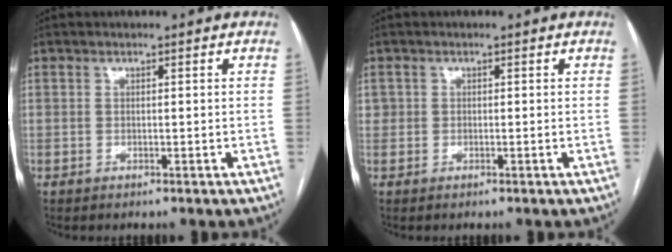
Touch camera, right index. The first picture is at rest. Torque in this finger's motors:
{"motor_torque": [0.05, 0.06, 0.04, 0.01]}